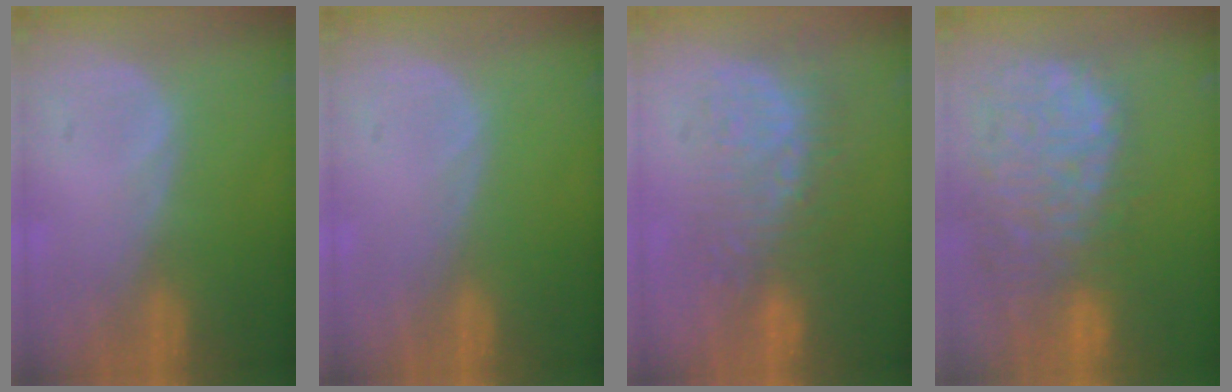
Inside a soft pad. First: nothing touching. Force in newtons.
{"total": 0.0}
{"total": 9.3, "press": 8.4, "slide": 3.9}
{"total": 14.2, "press": 11.7, "slide": 8.0}